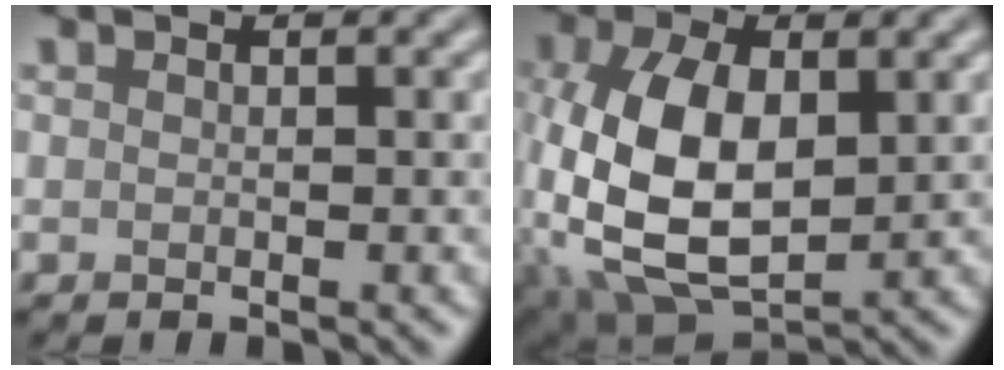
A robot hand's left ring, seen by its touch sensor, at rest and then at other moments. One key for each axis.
{"total": 10.7, "fx": -0.6, "fy": 5.9, "fz": 8.9, "tx": -0.202, "ty": 0.000, "tz": -0.016}